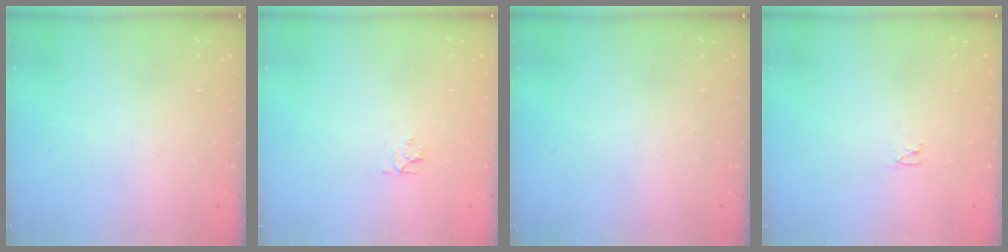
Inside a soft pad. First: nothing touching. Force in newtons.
{"total": 4.6, "press": 4.6, "slide": 0.7}
{"total": 0.0}
{"total": 2.6, "press": 2.6, "slide": 0.3}